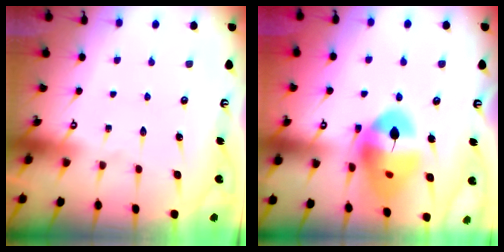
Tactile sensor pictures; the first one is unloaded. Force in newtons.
{"total": 16.8, "press": 16.7, "slide": 2.3}